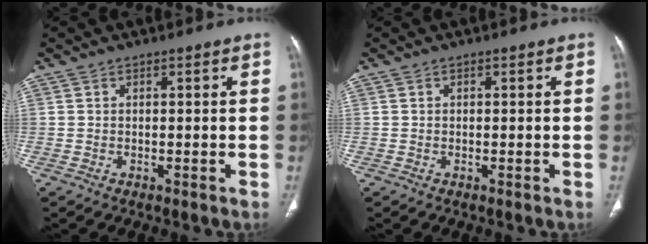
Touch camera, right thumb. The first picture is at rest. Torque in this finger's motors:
{"motor_torque": [-0.48, -0.34, -0.69, 0.30, -0.12]}